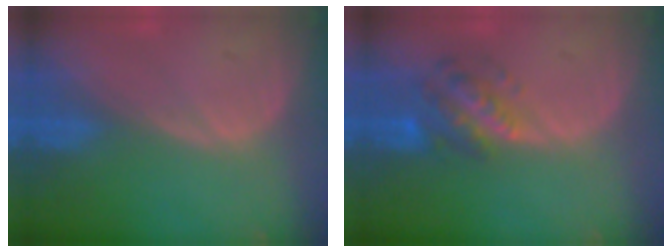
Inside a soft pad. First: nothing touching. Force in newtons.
{"total": 6.0, "press": 5.8, "slide": 1.6}